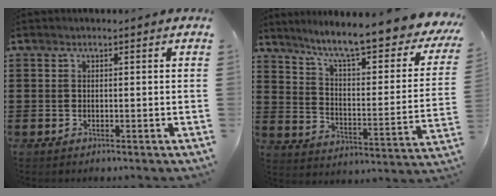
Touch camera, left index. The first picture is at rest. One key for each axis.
{"total": 9.0, "fx": 7.4, "fy": 0.0, "fz": 5.1, "tx": -0.118, "ty": -0.058, "tz": 0.117}